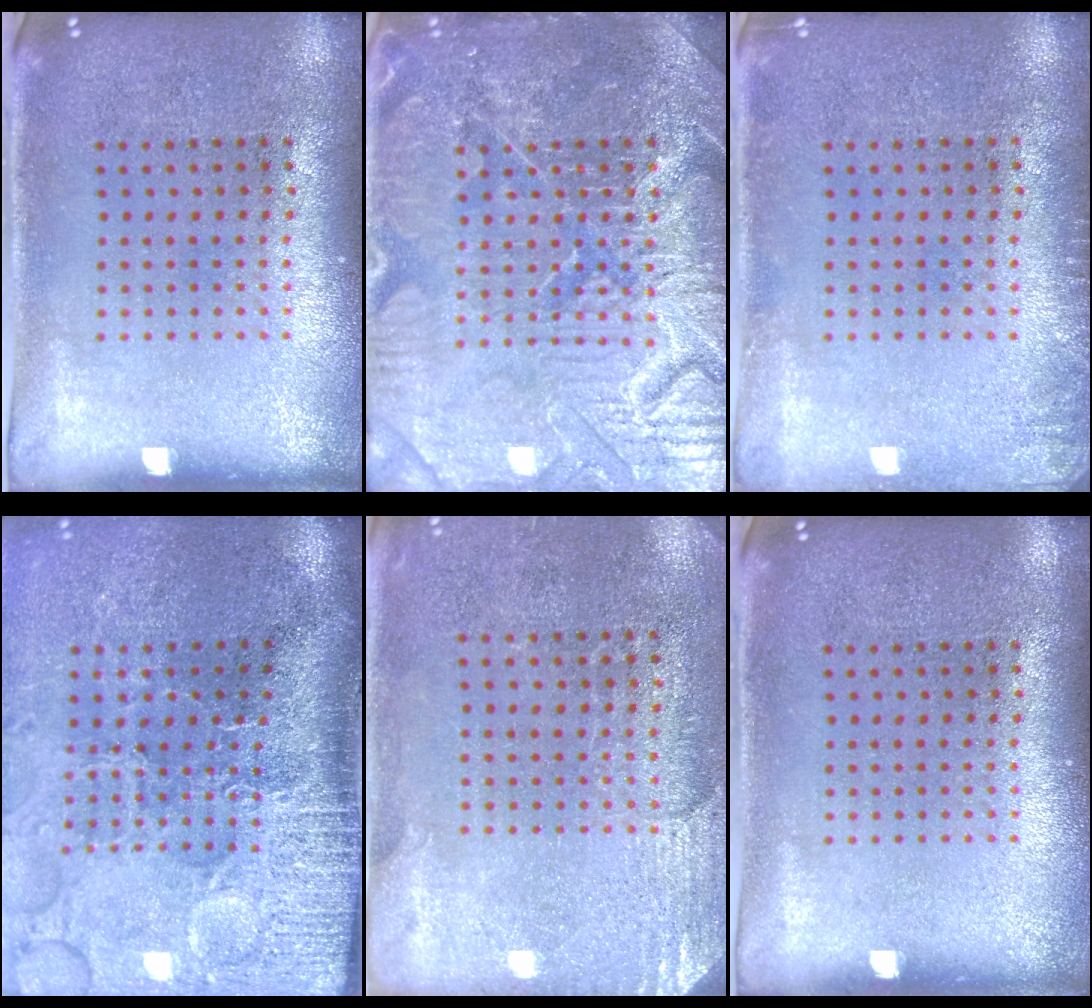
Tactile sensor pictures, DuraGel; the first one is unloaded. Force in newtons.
{"total": 5.2, "press": 5.1, "slide": 0.6}
{"total": 1.1, "press": 1.1, "slide": 0.2}
{"total": 5.0, "press": 4.0, "slide": 3.0}
{"total": 2.6, "press": 2.4, "slide": 1.1}
{"total": 0.0}